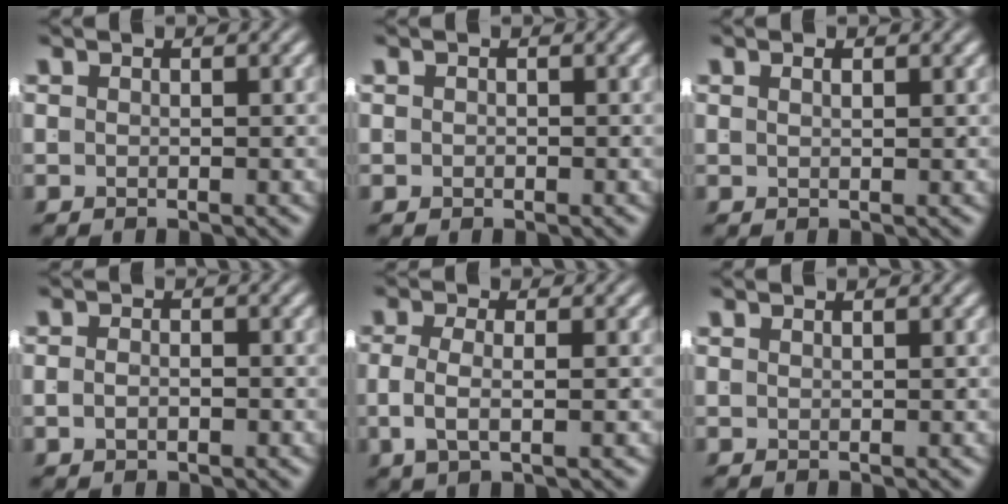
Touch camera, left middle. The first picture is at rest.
{"total": 0.0}
{"total": 1.1, "force": [0.3, -0.9, 0.5], "torque": [0.002, -0.004, 0.009]}
{"total": 1.2, "force": [-0.7, 0.3, 0.9], "torque": [-0.014, -0.005, -0.009]}
{"total": 2.8, "force": [-0.4, 0.7, 2.7], "torque": [-0.053, -0.011, 0.001]}
{"total": 0.9, "force": [0.3, -0.9, 0.0], "torque": [0.010, -0.001, 0.009]}